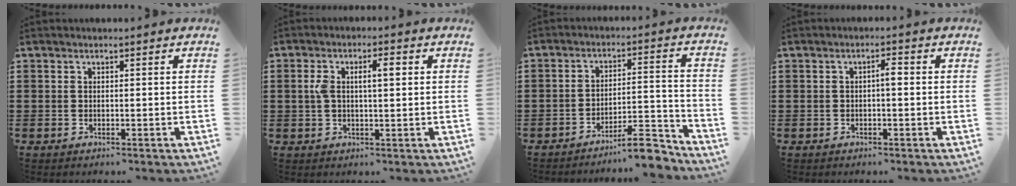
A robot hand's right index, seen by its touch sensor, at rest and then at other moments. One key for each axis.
{"total": 4.5, "fx": 0.8, "fy": 1.5, "fz": 4.1, "tx": -0.081, "ty": 0.002, "tz": 0.006}
{"total": 8.4, "fx": -7.3, "fy": 1.3, "fz": 4.0, "tx": -0.053, "ty": 0.020, "tz": -0.134}
{"total": 1.7, "fx": -0.1, "fy": 0.4, "fz": 1.6, "tx": -0.032, "ty": 0.003, "tz": -0.004}